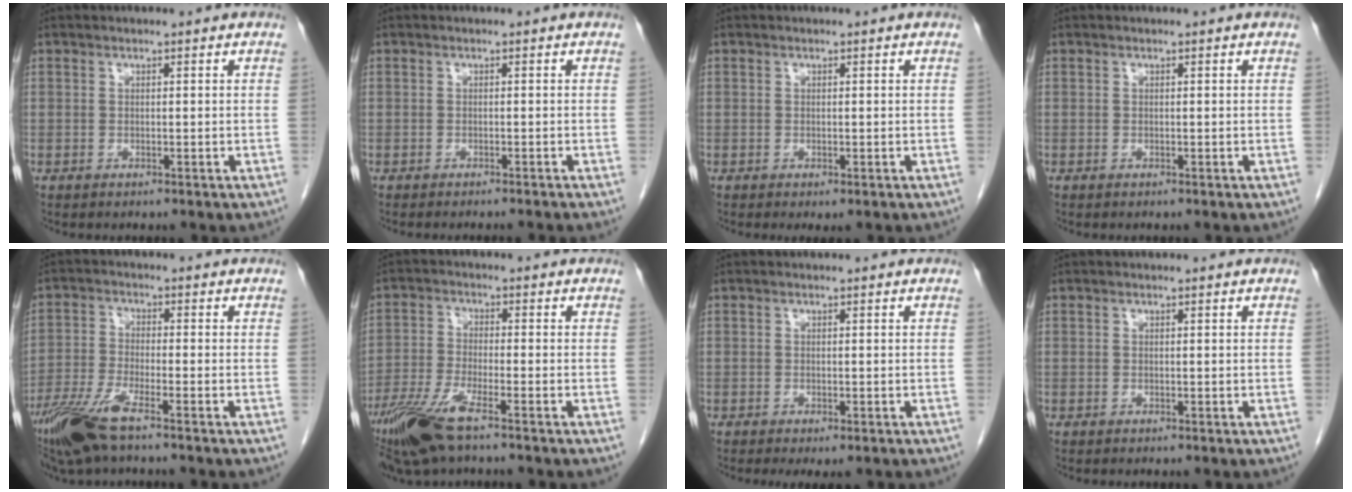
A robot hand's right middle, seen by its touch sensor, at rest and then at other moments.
{"total": 4.3, "force": [-3.9, -0.5, 1.7], "torque": [-0.009, -0.006, -0.051]}
{"total": 0.7, "force": [-0.3, 0.2, 0.6], "torque": [-0.011, -0.006, 0.000]}
{"total": 0.0}
{"total": 8.1, "force": [-5.6, 0.9, 5.8], "torque": [-0.126, -0.020, -0.112]}
{"total": 8.9, "force": [-6.0, 1.1, 6.5], "torque": [-0.138, -0.020, -0.116]}
{"total": 2.1, "force": [-1.4, 0.7, 1.4], "torque": [-0.019, -0.008, -0.016]}
{"total": 0.0}